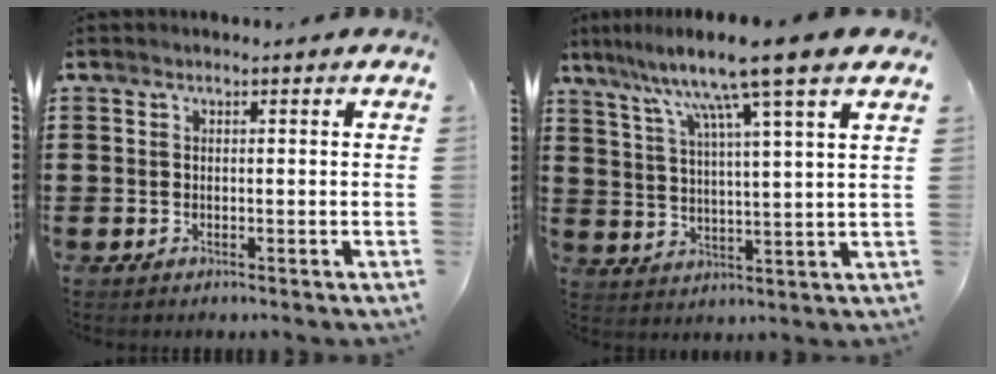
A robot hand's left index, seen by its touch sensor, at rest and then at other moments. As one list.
[{"total": 9.6, "force": [7.2, -0.9, 6.2], "torque": [-0.138, -0.037, 0.112]}]